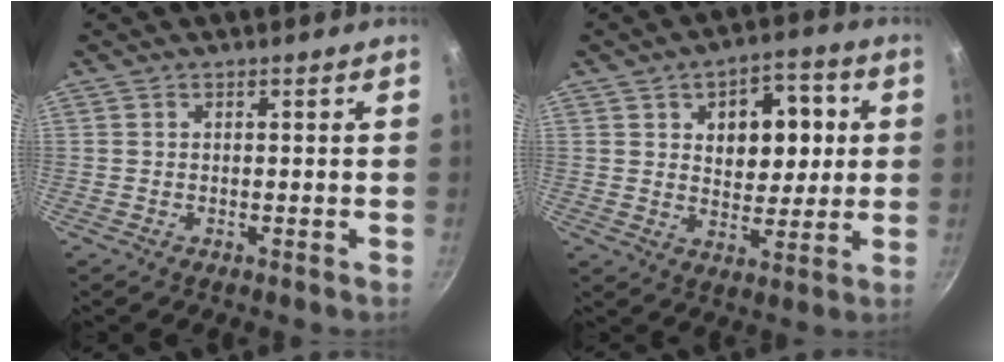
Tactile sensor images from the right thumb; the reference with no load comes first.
{"total": 12.5, "force": [2.8, 8.2, 9.0], "torque": [-0.073, -0.005, 0.040]}